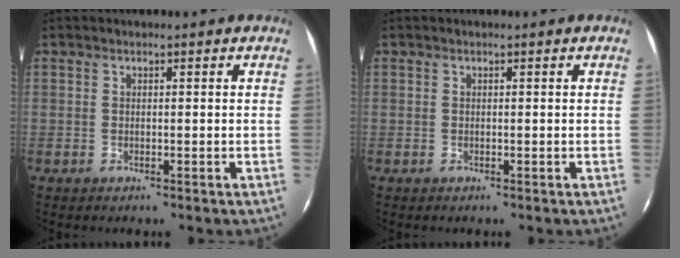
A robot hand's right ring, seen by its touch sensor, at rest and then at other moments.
{"total": 0.0}